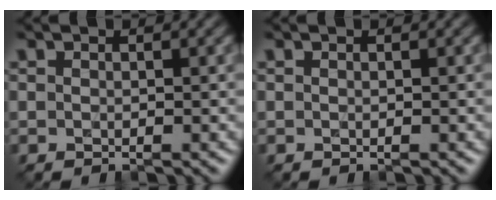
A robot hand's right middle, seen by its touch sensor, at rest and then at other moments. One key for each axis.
{"total": 0.0}